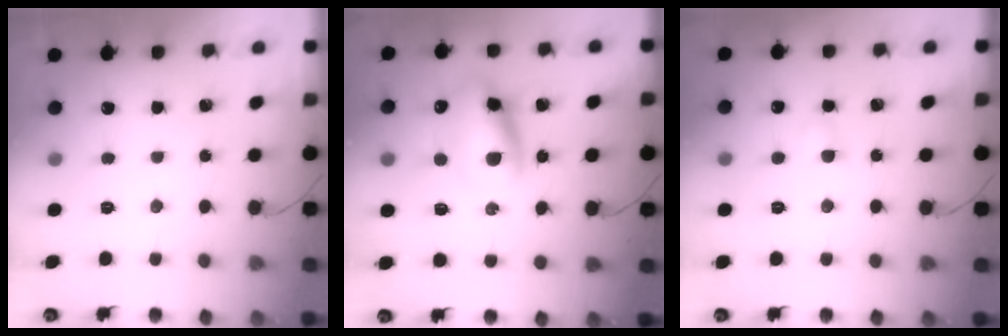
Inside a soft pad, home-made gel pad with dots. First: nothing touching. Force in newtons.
{"total": 11.6, "press": 11.3, "slide": 2.4}
{"total": 3.2, "press": 3.1, "slide": 1.0}